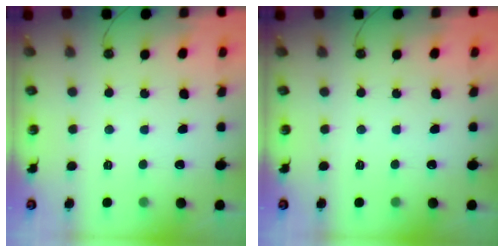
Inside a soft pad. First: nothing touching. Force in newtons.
{"total": 0.0}